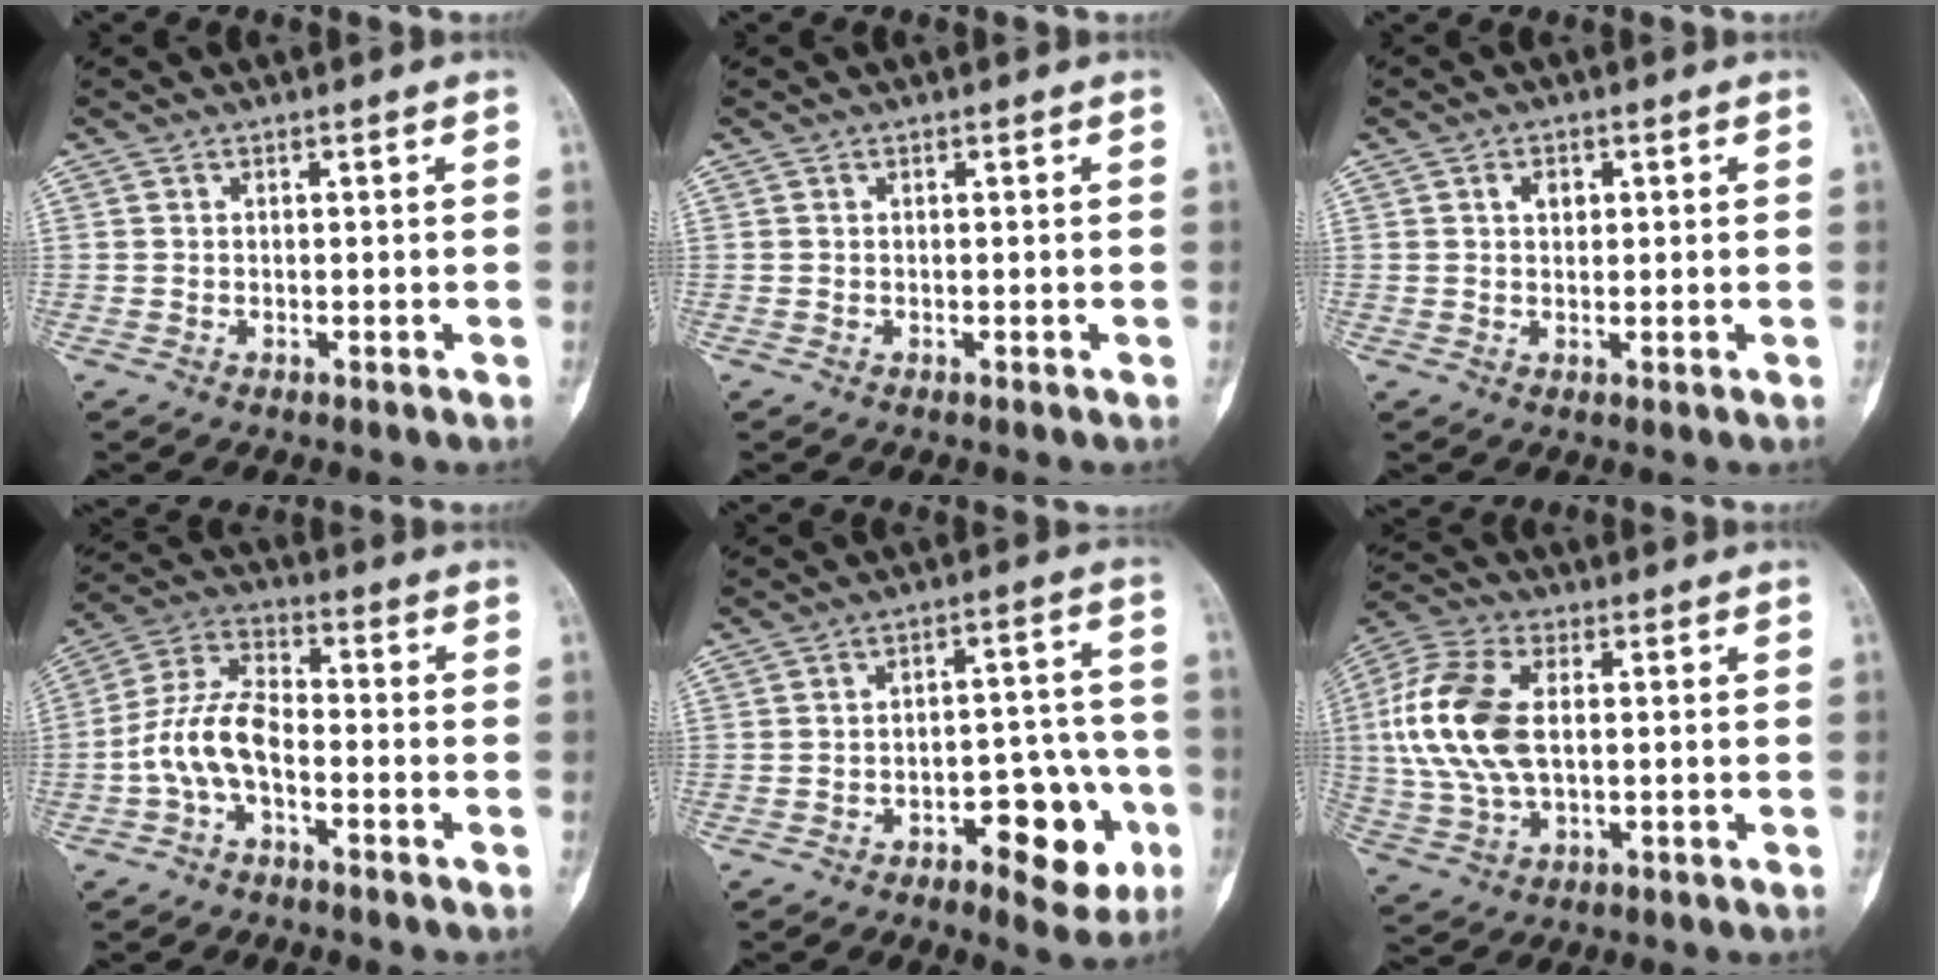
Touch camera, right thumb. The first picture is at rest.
{"total": 0.0}
{"total": 2.3, "force": [0.8, 1.6, 1.5], "torque": [-0.017, 0.000, 0.011]}
{"total": 9.3, "force": [-2.8, 4.7, 7.6], "torque": [-0.156, 0.038, -0.063]}
{"total": 12.4, "force": [-5.1, 5.8, 9.7], "torque": [-0.092, 0.040, -0.065]}
{"total": 15.3, "force": [1.3, 8.8, 12.5], "torque": [-0.274, 0.010, 0.026]}